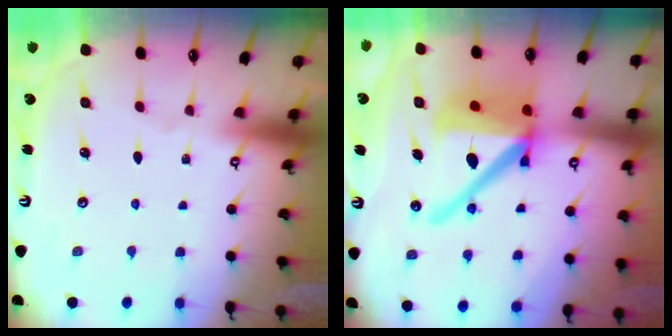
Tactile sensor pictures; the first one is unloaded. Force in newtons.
{"total": 19.5, "press": 19.3, "slide": 2.5}